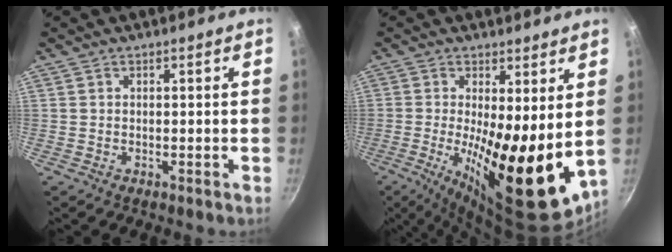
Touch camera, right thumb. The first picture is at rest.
{"total": 18.4, "force": [-0.2, 6.0, 17.3], "torque": [-0.251, -0.037, 0.003]}